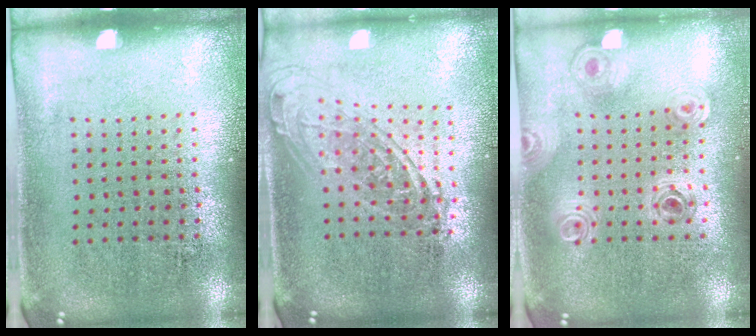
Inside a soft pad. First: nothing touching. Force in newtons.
{"total": 1.8, "press": 1.4, "slide": 1.1}
{"total": 0.8, "press": 0.8, "slide": 0.1}